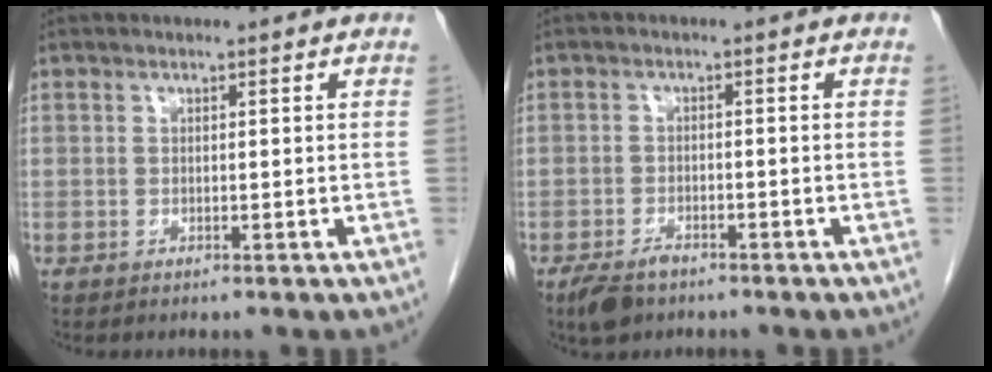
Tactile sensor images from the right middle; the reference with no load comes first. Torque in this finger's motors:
{"motor_torque": [0.29, -0.17, 0.02, 0.01]}